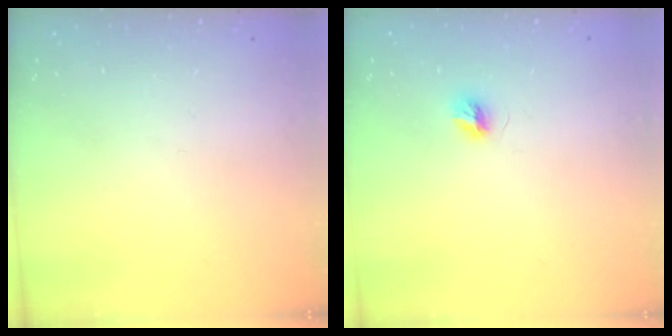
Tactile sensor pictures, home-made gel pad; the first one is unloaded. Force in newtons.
{"total": 5.0, "press": 5.0, "slide": 0.6}